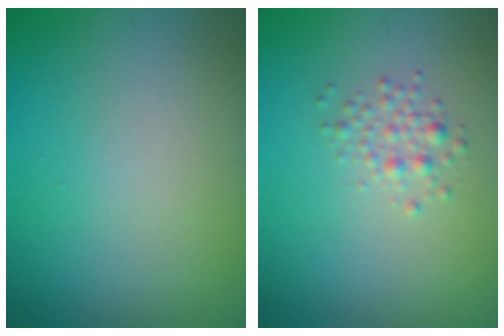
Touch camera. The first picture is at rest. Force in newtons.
{"total": 1.5, "press": 1.5, "slide": 0.0}